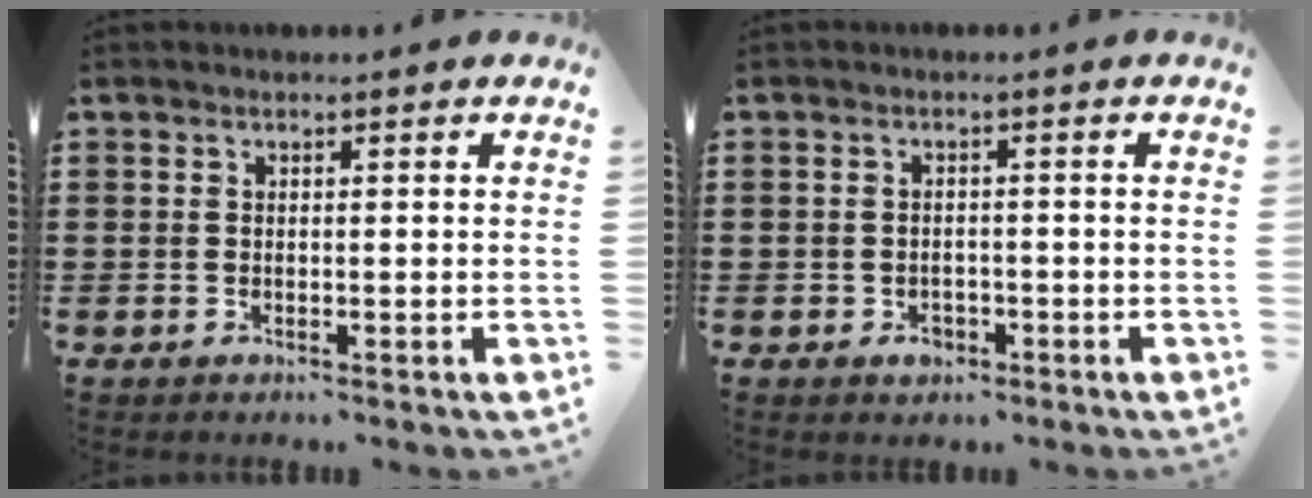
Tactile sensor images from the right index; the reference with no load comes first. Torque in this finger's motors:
{"motor_torque": [0.55, 1.16, -0.03, 0.00]}